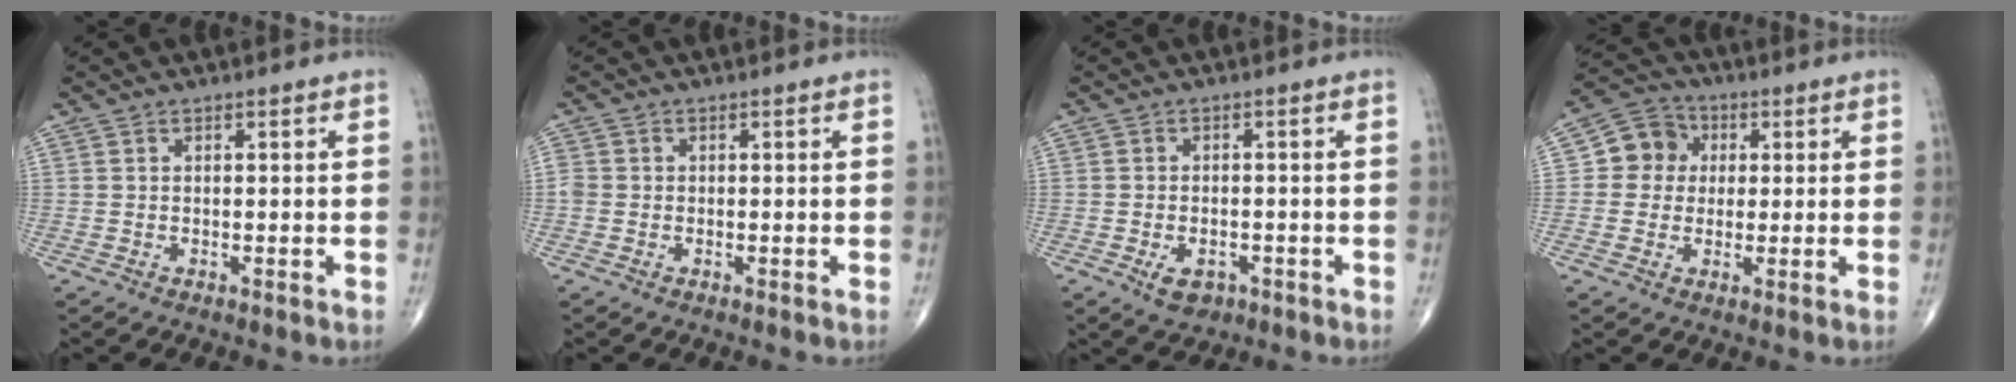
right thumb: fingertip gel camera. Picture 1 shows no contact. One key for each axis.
{"total": 1.7, "fx": -0.2, "fy": 1.5, "fz": 0.7, "tx": -0.011, "ty": 0.002, "tz": -0.006}
{"total": 3.9, "fx": -1.8, "fy": 2.5, "fz": 2.4, "tx": -0.034, "ty": 0.004, "tz": -0.023}
{"total": 7.5, "fx": 1.1, "fy": 6.9, "fz": 2.9, "tx": -0.022, "ty": 0.011, "tz": 0.007}